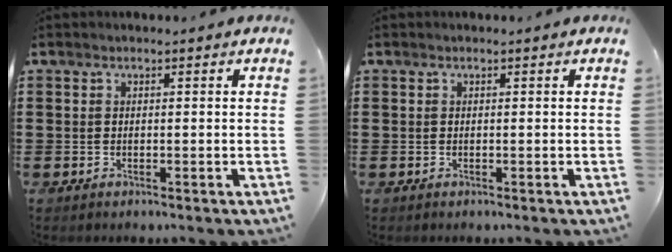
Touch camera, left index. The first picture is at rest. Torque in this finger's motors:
{"motor_torque": [-0.06, 0.07, 0.01, -0.01]}